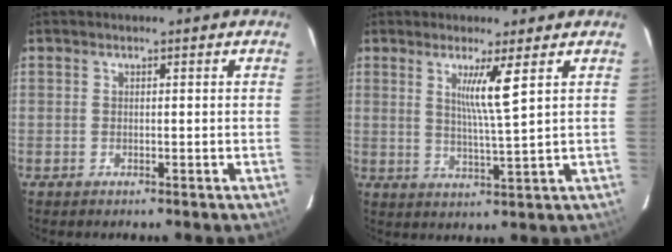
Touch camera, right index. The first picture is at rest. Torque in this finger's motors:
{"motor_torque": [0.70, 0.30, 0.23, 0.06]}